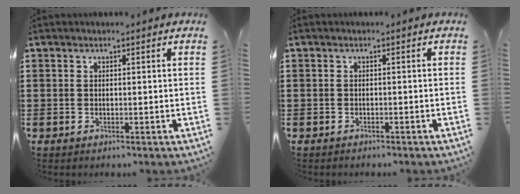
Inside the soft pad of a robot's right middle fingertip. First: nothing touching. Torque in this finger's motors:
{"motor_torque": [-0.32, -0.02, 0.01, -0.01]}